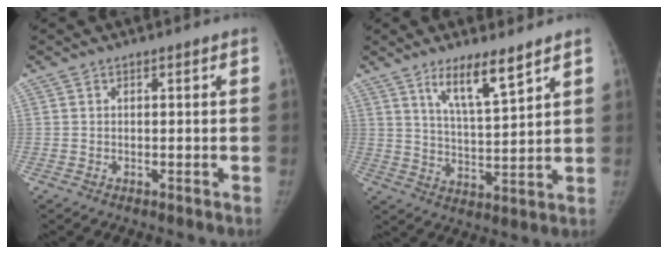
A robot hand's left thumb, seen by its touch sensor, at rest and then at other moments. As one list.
[{"total": 9.0, "force": [6.0, 1.6, 6.5], "torque": [-0.108, -0.044, 0.111]}]